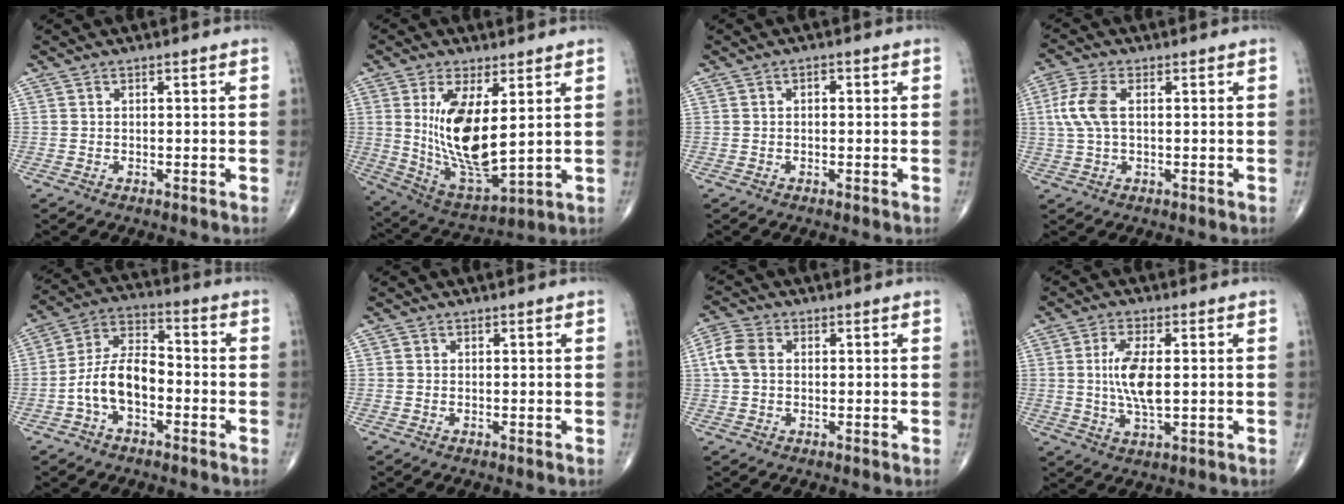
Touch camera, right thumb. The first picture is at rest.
{"total": 15.3, "force": [3.0, 6.1, 13.7], "torque": [-0.250, -0.031, 0.076]}
{"total": 1.0, "force": [0.2, 0.6, 0.8], "torque": [-0.008, 0.004, -0.002]}
{"total": 6.7, "force": [1.0, 3.4, 5.7], "torque": [-0.148, 0.012, 0.017]}
{"total": 10.6, "force": [-3.1, 5.9, 8.1], "torque": [-0.147, 0.045, -0.067]}
{"total": 0.0}
{"total": 5.1, "force": [0.6, 3.6, 3.5], "torque": [-0.087, 0.014, 0.007]}
{"total": 7.9, "force": [0.5, 2.9, 7.4], "torque": [-0.151, -0.011, 0.009]}